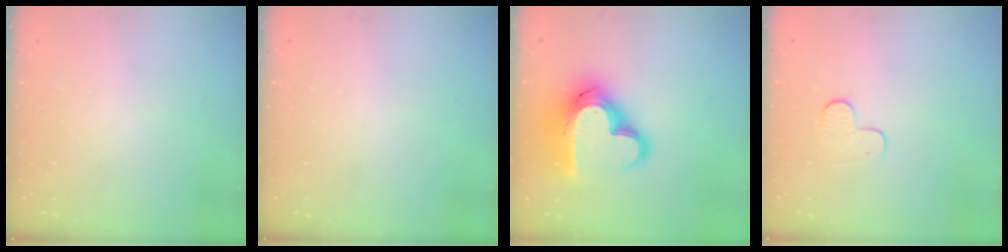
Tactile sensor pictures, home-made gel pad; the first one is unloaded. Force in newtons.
{"total": 0.0}
{"total": 23.7, "press": 23.6, "slide": 2.0}
{"total": 5.5, "press": 5.5, "slide": 0.6}